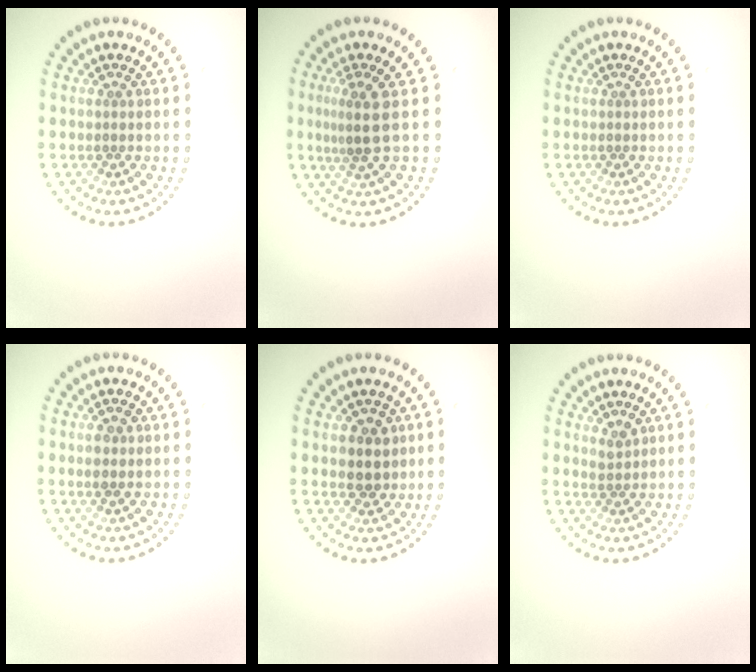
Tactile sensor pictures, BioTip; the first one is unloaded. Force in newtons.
{"total": 2.8, "press": 2.2, "slide": 1.8}
{"total": 0.0}
{"total": 1.4, "press": 1.4, "slide": 0.3}
{"total": 2.6, "press": 2.4, "slide": 1.0}
{"total": 1.2, "press": 1.0, "slide": 0.7}